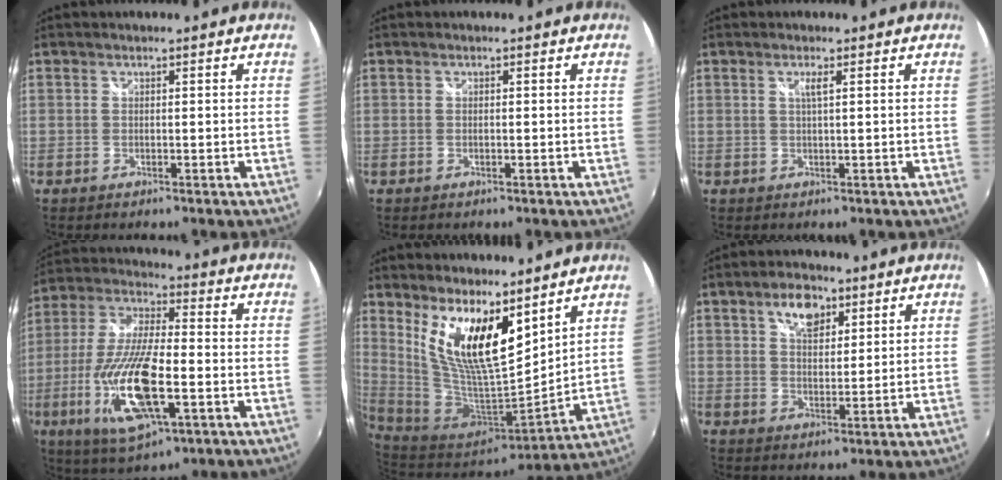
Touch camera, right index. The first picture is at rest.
{"total": 0.0}
{"total": 1.4, "force": [0.5, -0.2, 1.3], "torque": [-0.024, -0.001, 0.007]}
{"total": 18.9, "force": [-5.8, 5.7, 17.1], "torque": [-0.356, -0.024, -0.106]}
{"total": 14.9, "force": [8.1, 4.7, 11.5], "torque": [-0.203, -0.007, 0.159]}
{"total": 6.5, "force": [3.6, 3.6, 4.1], "torque": [-0.065, 0.013, 0.062]}